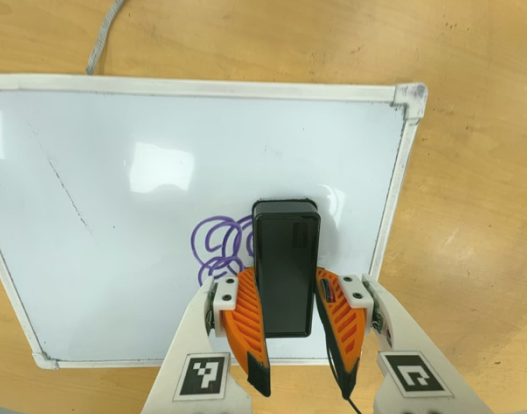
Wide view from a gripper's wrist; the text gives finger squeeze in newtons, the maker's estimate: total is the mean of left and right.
{"total": 9.4, "left": 9.0, "right": 9.9}